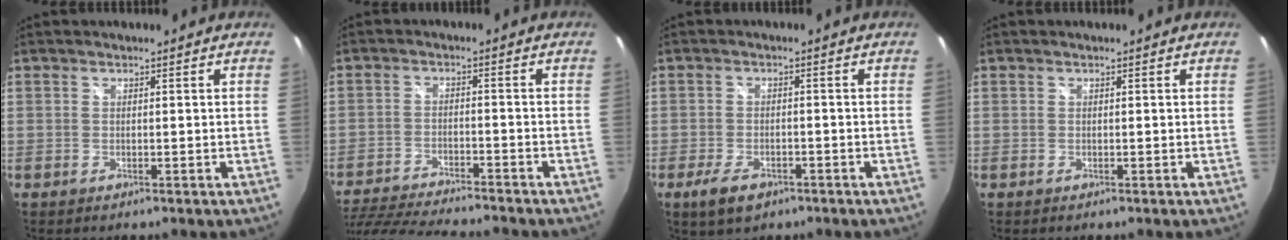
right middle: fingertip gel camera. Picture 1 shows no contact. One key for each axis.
{"total": 17.1, "fx": -15.0, "fy": 2.9, "fz": 7.8, "tx": -0.167, "ty": -0.035, "tz": -0.241}
{"total": 5.5, "fx": -3.4, "fy": 2.8, "fz": 3.3, "tx": -0.082, "ty": -0.013, "tz": -0.057}
{"total": 0.0}